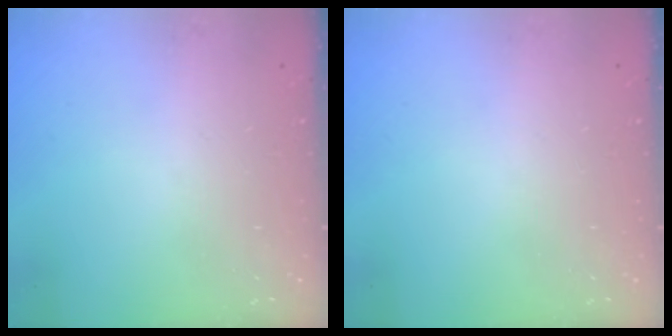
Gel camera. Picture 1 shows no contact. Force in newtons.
{"total": 0.0}